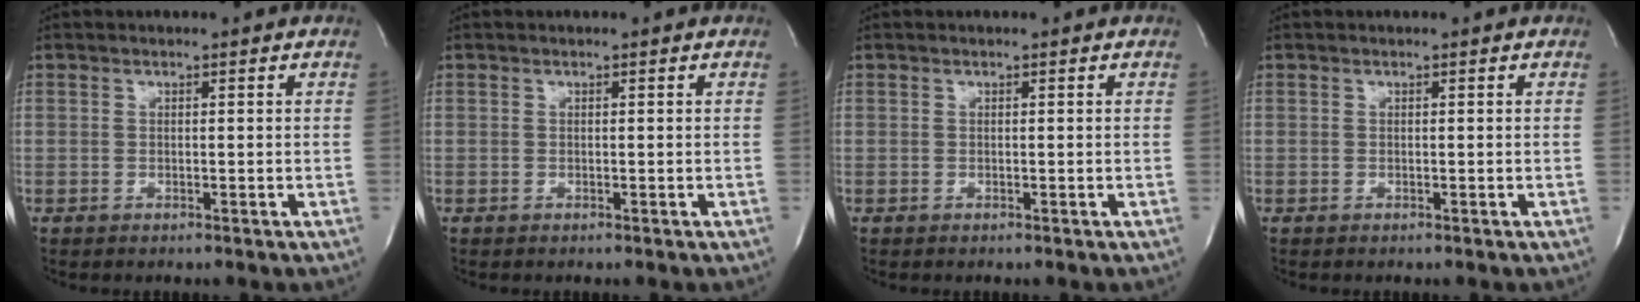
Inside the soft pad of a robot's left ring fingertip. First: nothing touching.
{"total": 0.0}
{"total": 0.0}
{"total": 0.0}